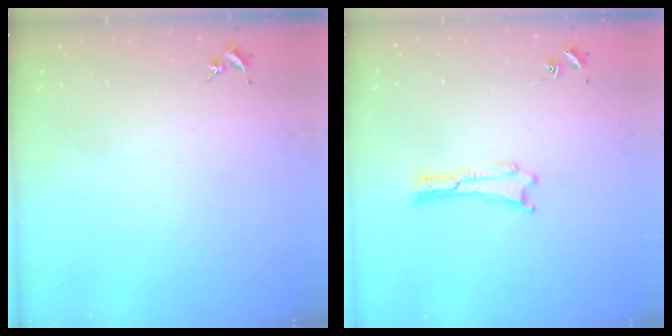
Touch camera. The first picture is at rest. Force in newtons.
{"total": 0.0}